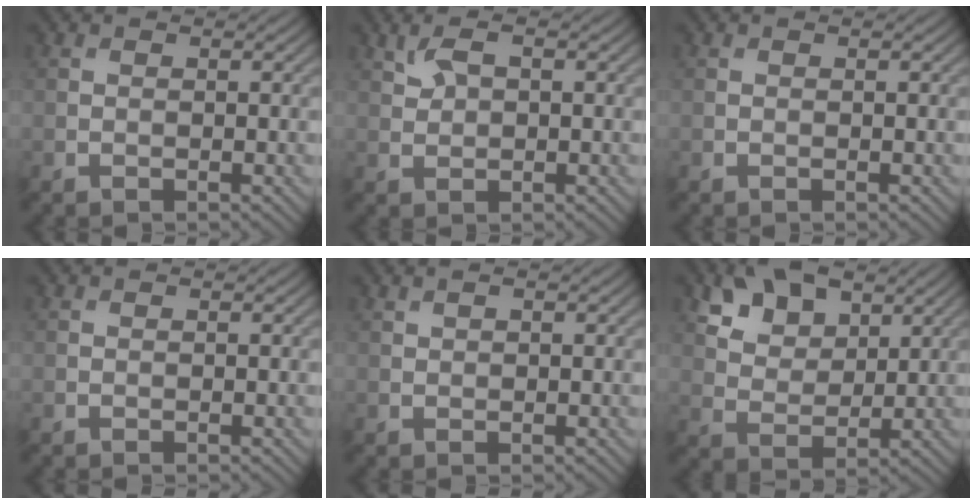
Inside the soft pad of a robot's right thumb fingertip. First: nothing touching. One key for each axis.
{"total": 2.9, "fx": 1.3, "fy": 1.5, "fz": 2.1, "tx": -0.051, "ty": 0.004, "tz": 0.025}
{"total": 0.0}
{"total": 0.0}
{"total": 0.9, "fx": 0.6, "fy": 0.3, "fz": 0.6, "tx": -0.016, "ty": 0.003, "tz": 0.013}
{"total": 8.0, "fx": 4.9, "fy": 4.6, "fz": 4.4, "tx": -0.101, "ty": 0.001, "tz": 0.087}